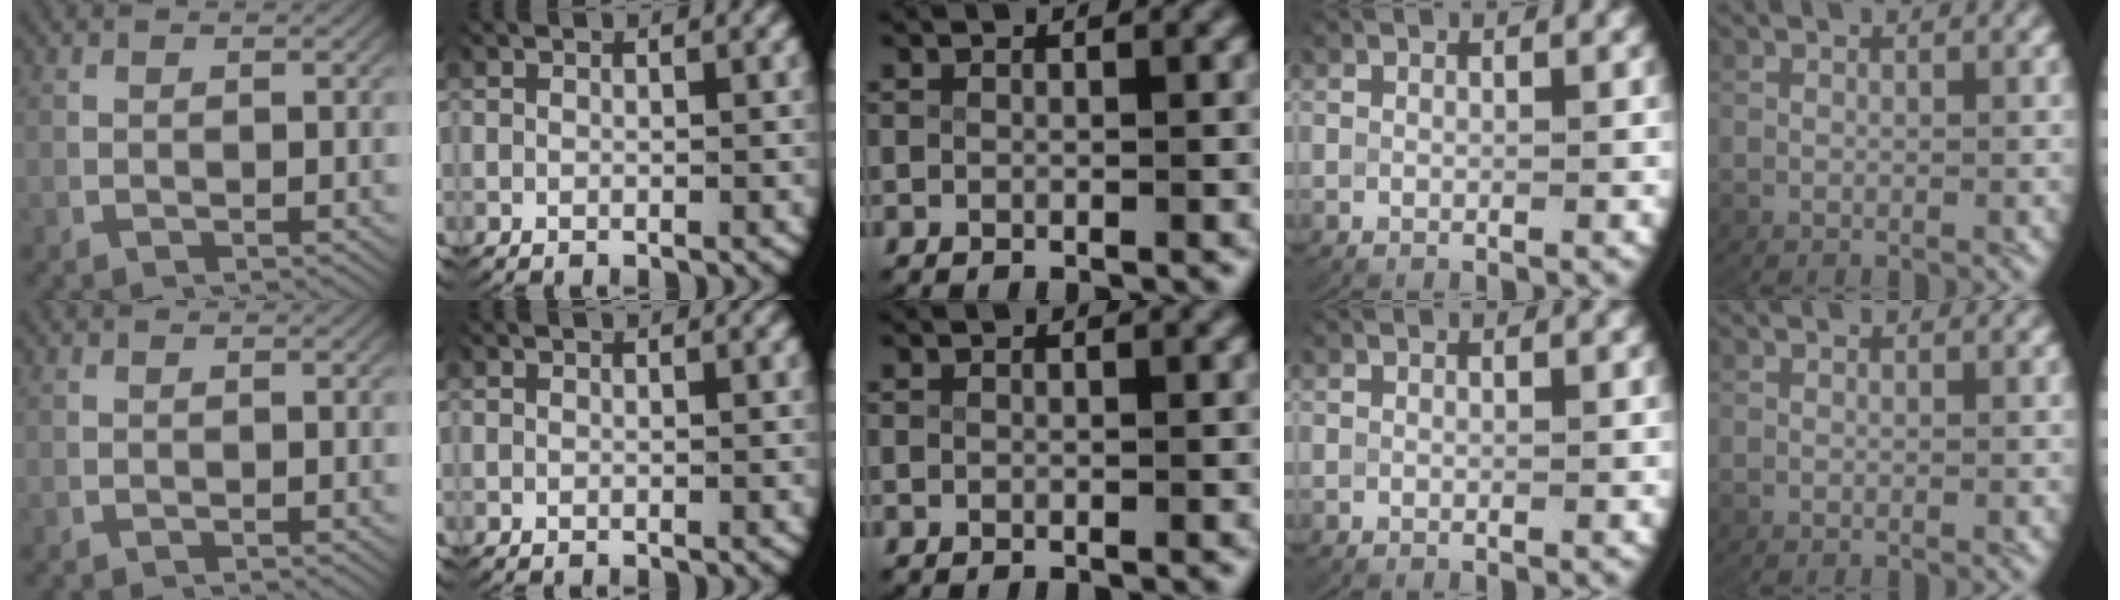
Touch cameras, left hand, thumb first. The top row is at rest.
{}